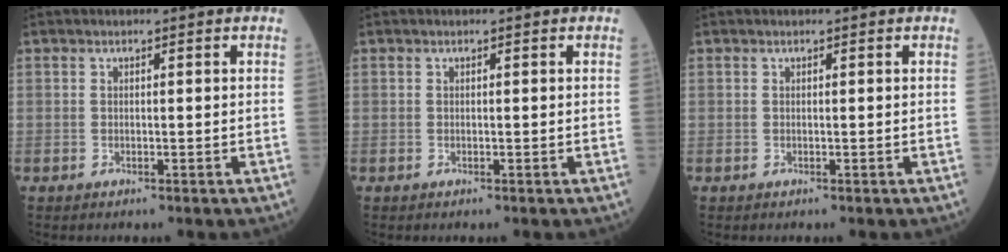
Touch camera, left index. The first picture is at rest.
{"total": 0.0}
{"total": 0.0}